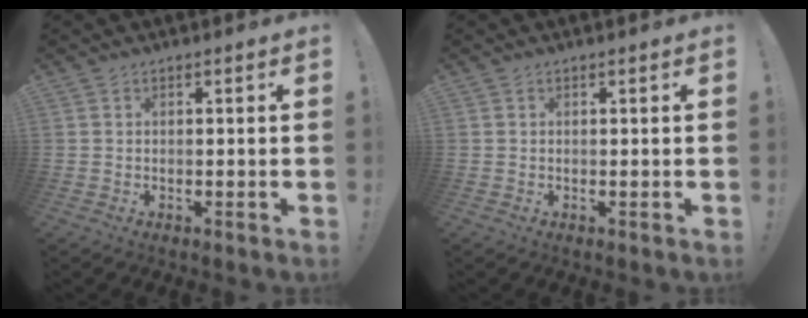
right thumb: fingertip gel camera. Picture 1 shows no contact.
{"total": 0.0}